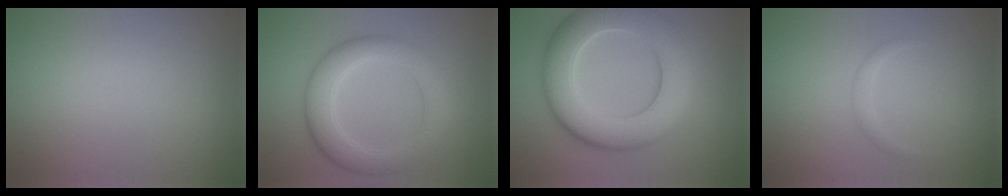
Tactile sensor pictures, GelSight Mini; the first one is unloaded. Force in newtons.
{"total": 5.3, "press": 5.3, "slide": 0.1}
{"total": 9.2, "press": 9.2, "slide": 0.4}
{"total": 0.8, "press": 0.8, "slide": 0.1}